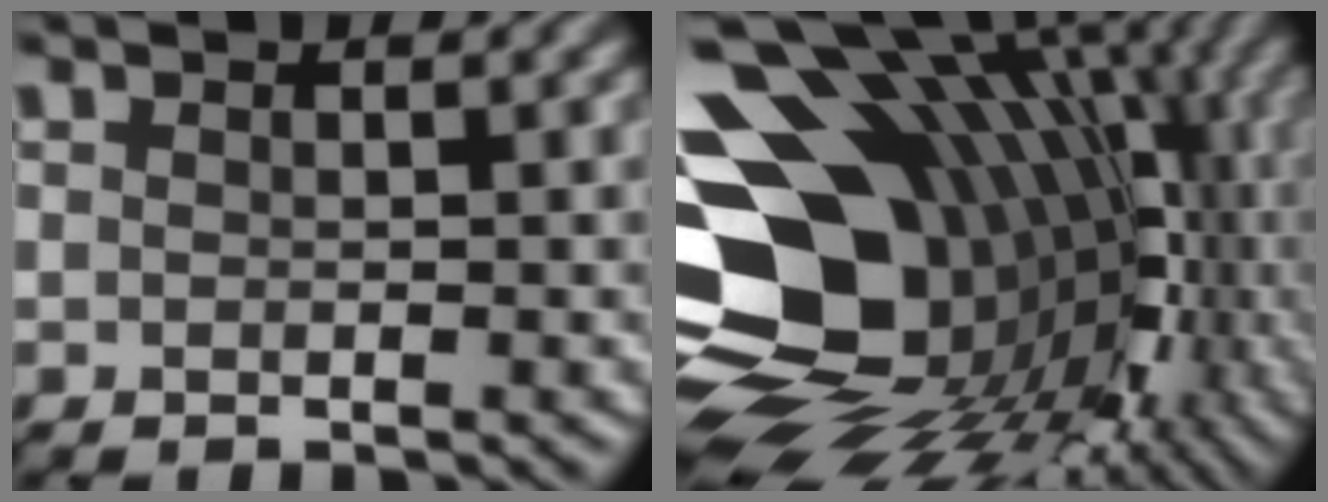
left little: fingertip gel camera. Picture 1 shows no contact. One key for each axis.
{"total": 19.9, "fx": -1.9, "fy": 14.5, "fz": 13.4, "tx": -0.229, "ty": 0.002, "tz": -0.015}